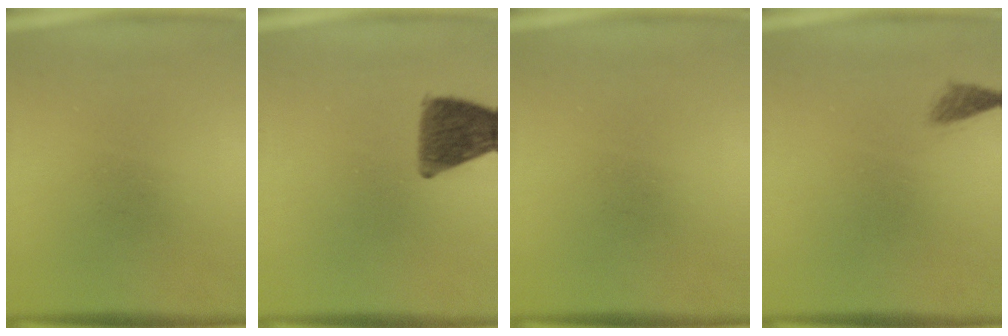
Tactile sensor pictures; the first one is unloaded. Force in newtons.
{"total": 9.2}
{"total": 0.0}
{"total": 1.3}